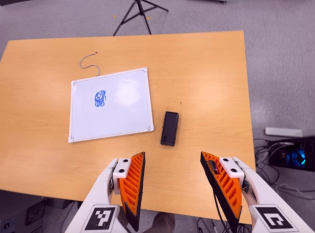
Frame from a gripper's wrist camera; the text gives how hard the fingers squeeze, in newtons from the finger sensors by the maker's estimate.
{"total": 0.0}